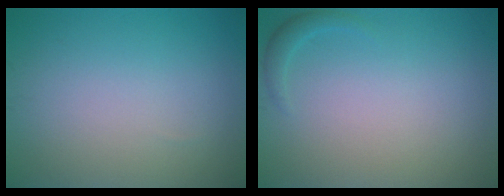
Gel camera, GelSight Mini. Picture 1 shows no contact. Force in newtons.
{"total": 1.0, "press": 1.0, "slide": 0.1}